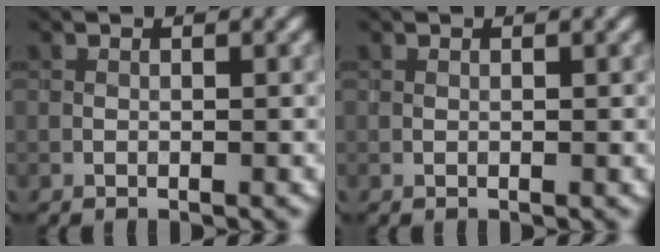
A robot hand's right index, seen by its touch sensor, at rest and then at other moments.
{"total": 0.0}